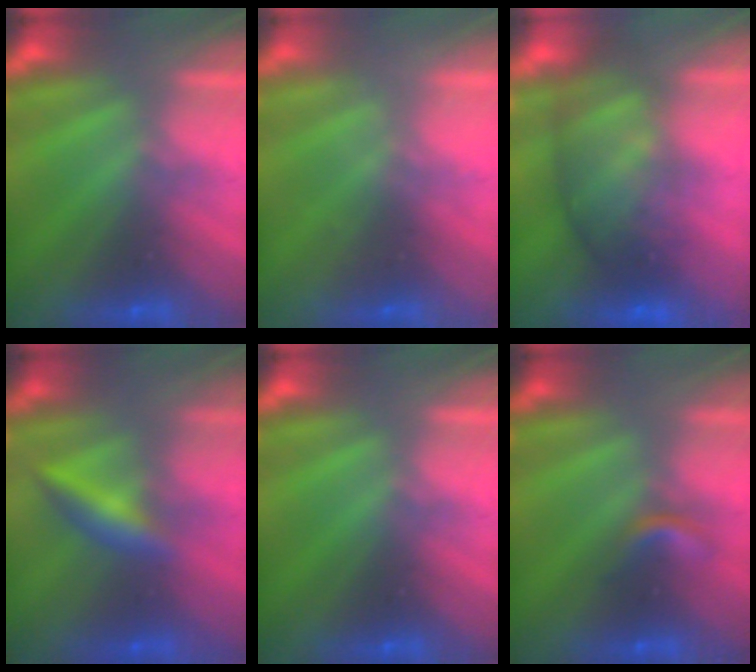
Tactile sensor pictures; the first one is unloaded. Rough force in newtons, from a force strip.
{"total": 2.1}
{"total": 5.9}
{"total": 2.4}
{"total": 0.0}
{"total": 2.2}